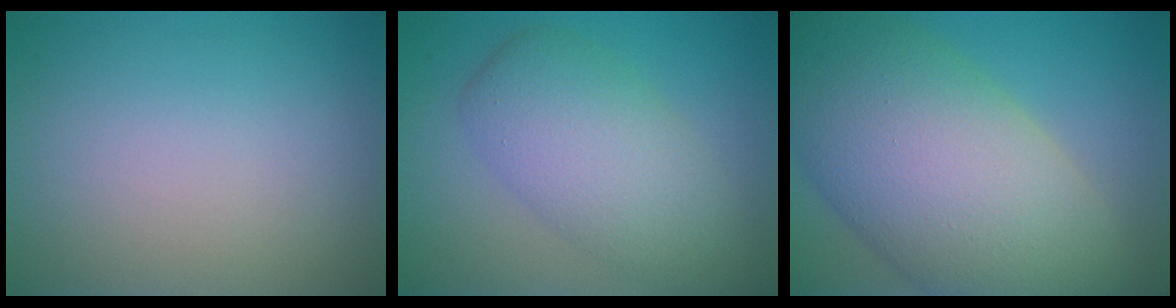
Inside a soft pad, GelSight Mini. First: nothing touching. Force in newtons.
{"total": 6.2, "press": 6.2, "slide": 0.3}
{"total": 14.5, "press": 14.5, "slide": 0.6}